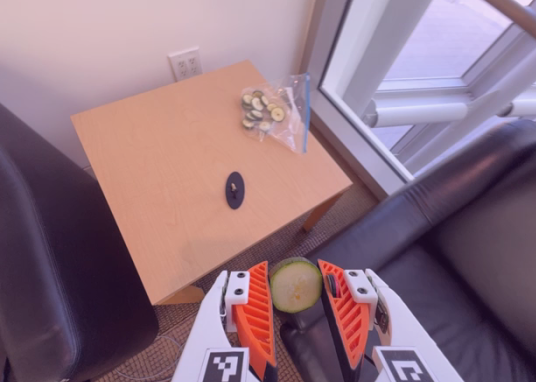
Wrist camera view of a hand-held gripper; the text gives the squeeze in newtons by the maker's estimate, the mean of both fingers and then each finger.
{"total": 8.8, "left": 8.6, "right": 8.9}